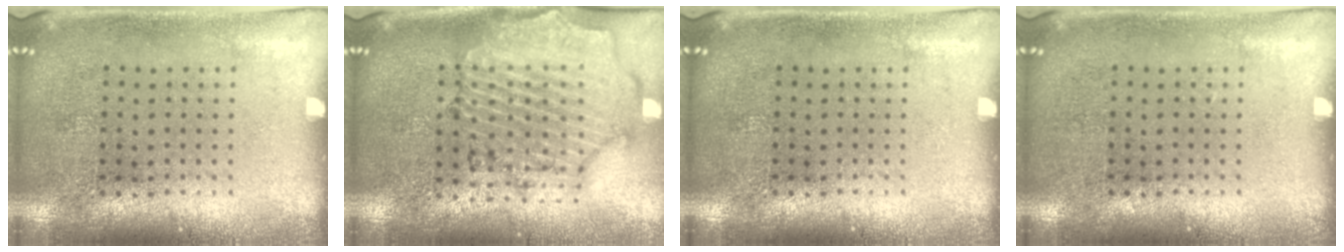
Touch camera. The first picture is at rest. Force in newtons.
{"total": 1.5, "press": 1.5, "slide": 0.3}
{"total": 0.0}
{"total": 0.0}